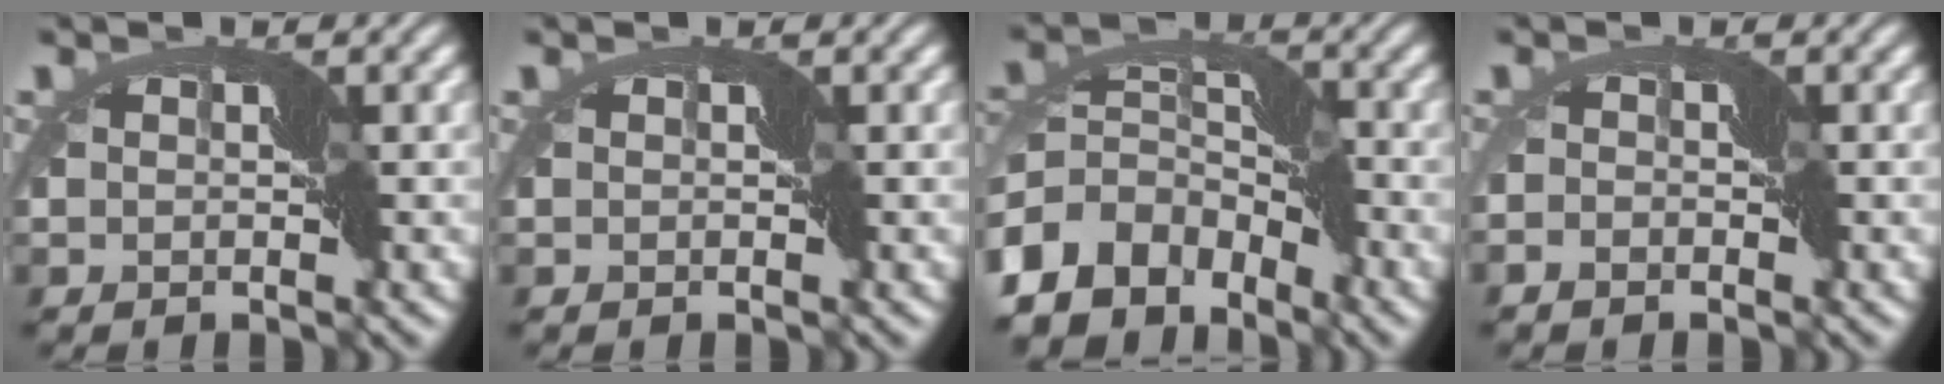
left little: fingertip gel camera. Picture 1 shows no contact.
{"total": 0.0}
{"total": 9.5, "force": [-5.2, 6.3, 4.9], "torque": [-0.106, 0.006, -0.110]}
{"total": 1.1, "force": [-0.9, 0.5, 0.3], "torque": [-0.010, 0.003, -0.021]}